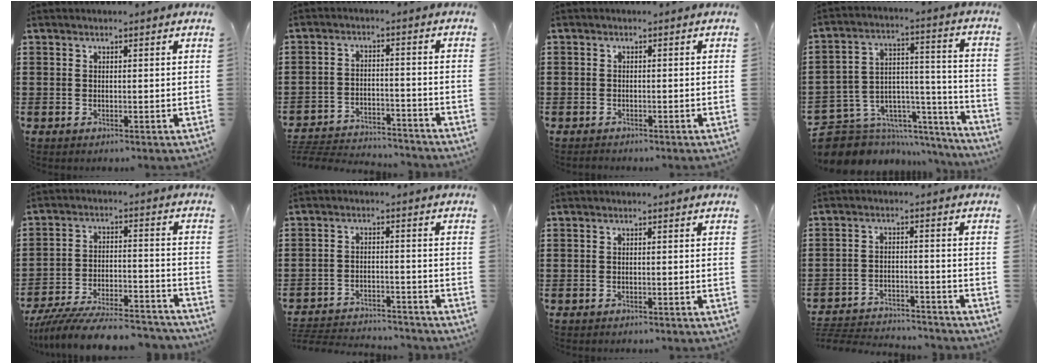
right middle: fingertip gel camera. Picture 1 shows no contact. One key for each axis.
{"total": 4.3, "fx": -4.3, "fy": 0.5, "fz": 0.5, "tx": -0.020, "ty": 0.002, "tz": -0.092}
{"total": 1.1, "fx": -0.9, "fy": 0.6, "fz": -0.2, "tx": 0.000, "ty": 0.002, "tz": -0.020}
{"total": 6.1, "fx": -5.0, "fy": 3.4, "fz": 0.2, "tx": -0.026, "ty": -0.020, "tz": -0.092}
{"total": 9.8, "fx": -9.1, "fy": 0.9, "fz": 3.6, "tx": -0.065, "ty": 0.013, "tz": -0.176}
{"total": 3.6, "fx": -3.6, "fy": 0.4, "fz": 0.3, "tx": -0.018, "ty": 0.001, "tz": -0.078}
{"total": 0.7, "fx": -0.7, "fy": 0.0, "fz": -0.1, "tx": -0.001, "ty": -0.001, "tz": -0.014}
{"total": 4.1, "fx": -4.0, "fy": 0.5, "fz": 0.4, "tx": -0.020, "ty": 0.001, "tz": -0.087}